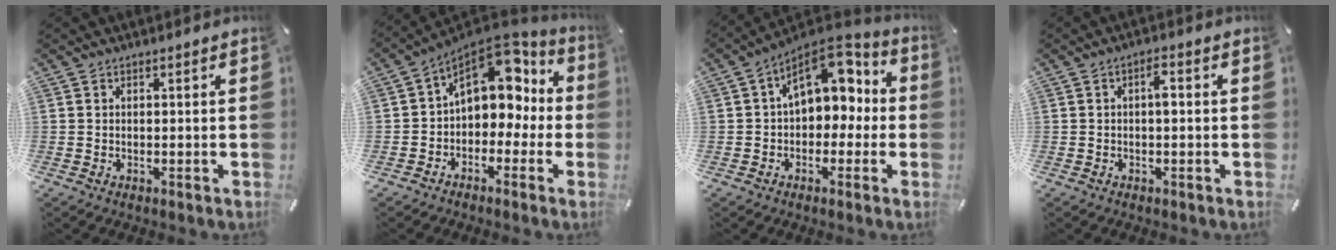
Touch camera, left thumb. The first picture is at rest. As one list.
[{"total": 13.6, "force": [4.5, 9.8, 8.3], "torque": [-0.121, -0.030, 0.079]}, {"total": 12.8, "force": [4.2, 8.8, 8.3], "torque": [-0.110, -0.020, 0.077]}, {"total": 2.8, "force": [0.0, 1.1, 2.6], "torque": [-0.044, 0.007, -0.005]}]